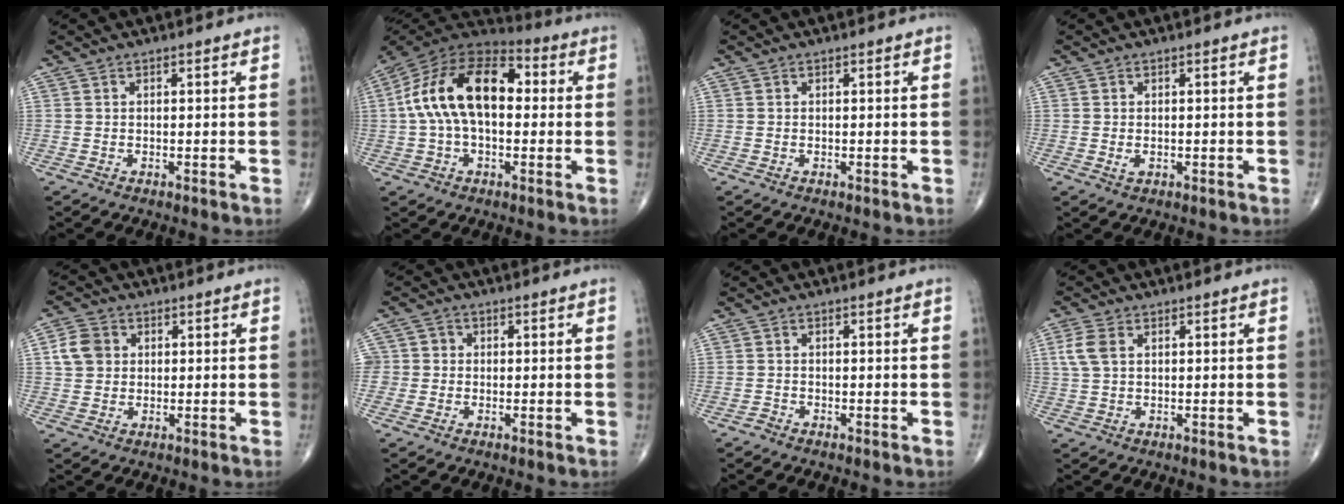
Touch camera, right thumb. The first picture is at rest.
{"total": 18.5, "force": [1.6, 10.6, 15.1], "torque": [-0.268, 0.045, 0.019]}
{"total": 0.0}
{"total": 1.2, "force": [-0.2, 0.8, 0.9], "torque": [-0.015, 0.000, 0.001]}
{"total": 5.5, "force": [1.1, 4.7, 2.7], "torque": [-0.037, 0.006, 0.016]}
{"total": 3.4, "force": [-0.3, 3.3, 0.4], "torque": [0.017, 0.010, -0.011]}
{"total": 0.7, "force": [-0.6, 0.3, 0.0], "torque": [0.000, 0.000, -0.018]}
{"total": 4.4, "force": [1.3, 2.8, 3.2], "torque": [-0.077, 0.009, 0.026]}